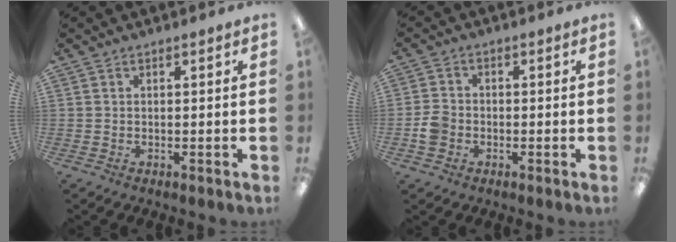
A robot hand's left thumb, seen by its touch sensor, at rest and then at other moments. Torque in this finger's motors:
{"motor_torque": [-0.23, 0.39, 0.25, -0.21, 0.03]}